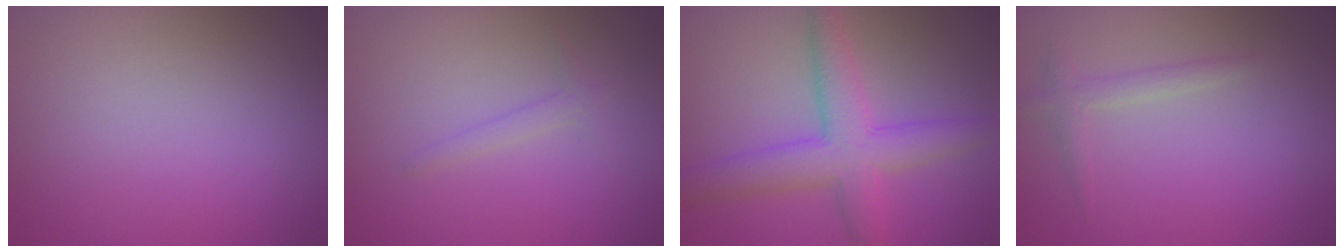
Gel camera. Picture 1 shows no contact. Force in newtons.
{"total": 1.0, "press": 1.0, "slide": 0.0}
{"total": 5.5, "press": 5.5, "slide": 0.0}
{"total": 1.4, "press": 1.4, "slide": 0.1}